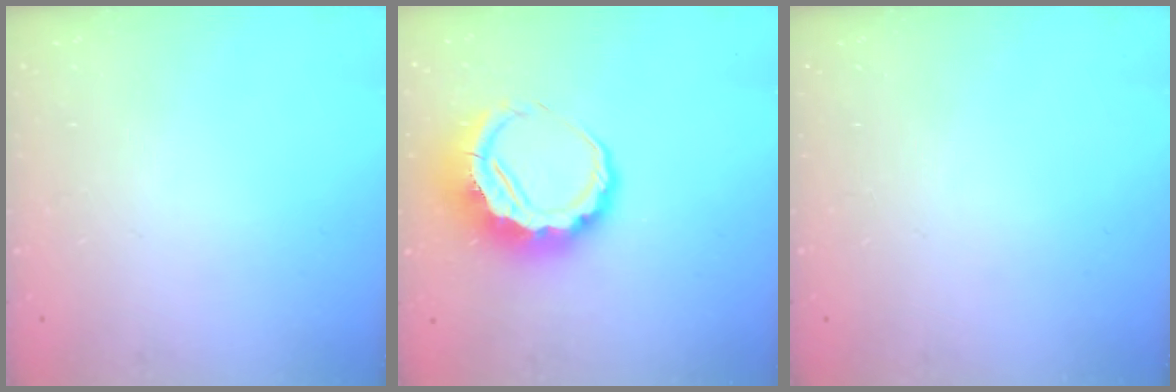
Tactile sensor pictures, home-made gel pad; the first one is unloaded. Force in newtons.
{"total": 9.2, "press": 9.0, "slide": 1.9}
{"total": 0.0}